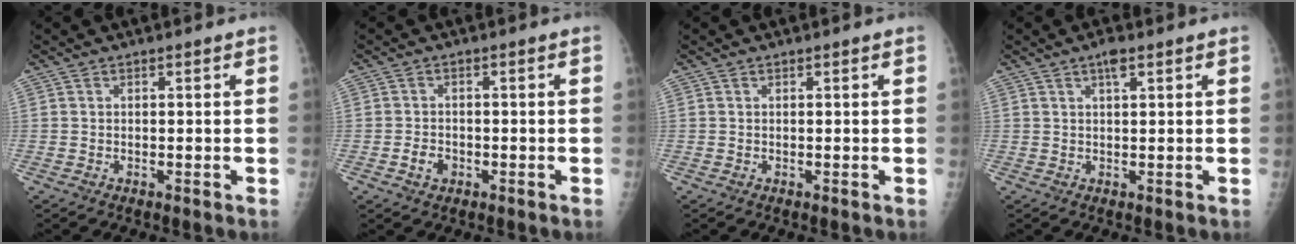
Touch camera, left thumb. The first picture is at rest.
{"total": 2.5, "force": [-0.9, 1.9, 1.2], "torque": [-0.013, 0.005, -0.013]}
{"total": 0.0}
{"total": 2.4, "force": [1.4, 0.7, 1.8], "torque": [-0.030, -0.001, 0.022]}